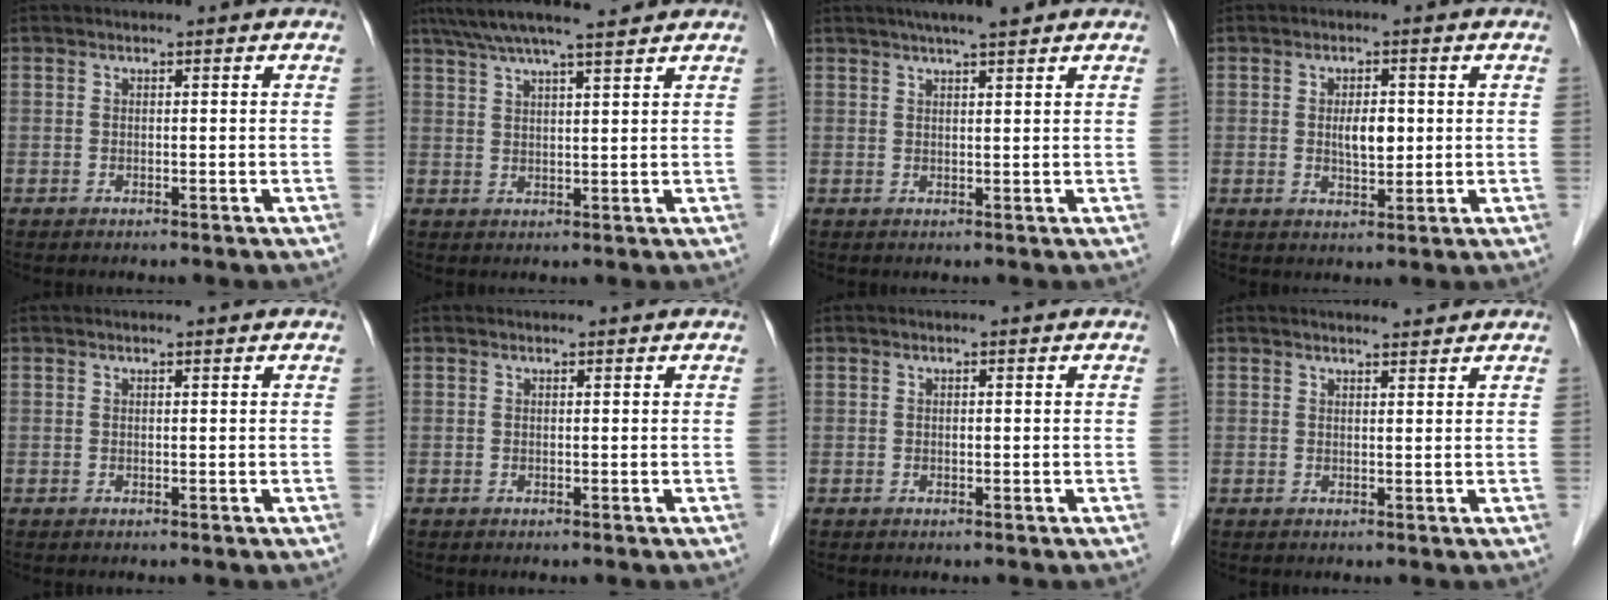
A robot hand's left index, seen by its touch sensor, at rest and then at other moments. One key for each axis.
{"total": 10.4, "fx": 8.8, "fy": 0.2, "fz": 5.5, "tx": -0.095, "ty": 0.031, "tz": 0.133}
{"total": 5.6, "fx": 4.3, "fy": 0.3, "fz": 3.5, "tx": -0.052, "ty": 0.023, "tz": 0.068}
{"total": 3.9, "fx": 0.4, "fy": 1.6, "fz": 3.5, "tx": -0.061, "ty": -0.001, "tz": 0.011}
{"total": 0.7, "fx": 0.7, "fy": 0.0, "fz": 0.3, "tx": -0.009, "ty": 0.005, "tz": 0.013}
{"total": 0.7, "fx": 0.7, "fy": 0.1, "fz": 0.0, "tx": -0.006, "ty": 0.007, "tz": 0.011}
{"total": 0.0}
{"total": 3.9, "fx": 3.7, "fy": 0.5, "fz": 1.2, "tx": -0.018, "ty": 0.010, "tz": 0.049}